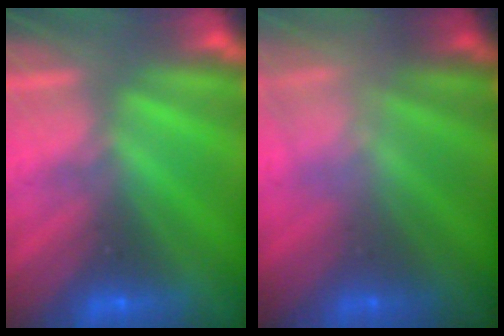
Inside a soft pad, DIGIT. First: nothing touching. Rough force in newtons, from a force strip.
{"total": 2.3}